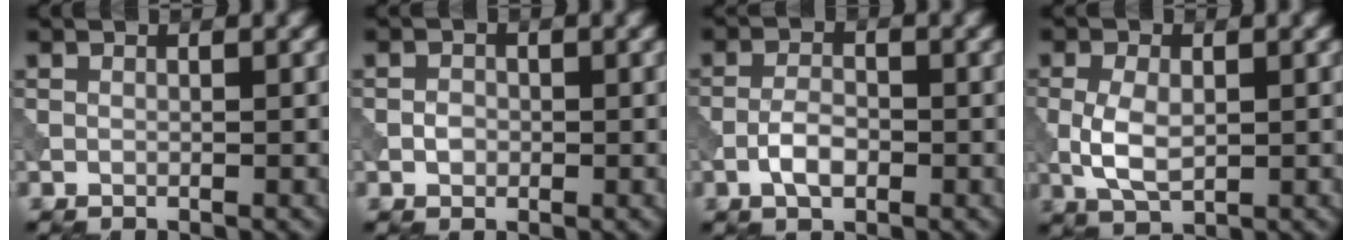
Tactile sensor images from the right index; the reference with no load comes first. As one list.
[{"total": 1.2, "force": [-0.3, 1.0, 0.6], "torque": [-0.009, 0.000, -0.008]}, {"total": 2.9, "force": [-1.2, 1.4, 2.3], "torque": [-0.043, 0.004, -0.028]}, {"total": 3.9, "force": [-0.3, 2.2, 3.2], "torque": [-0.074, -0.001, -0.004]}]